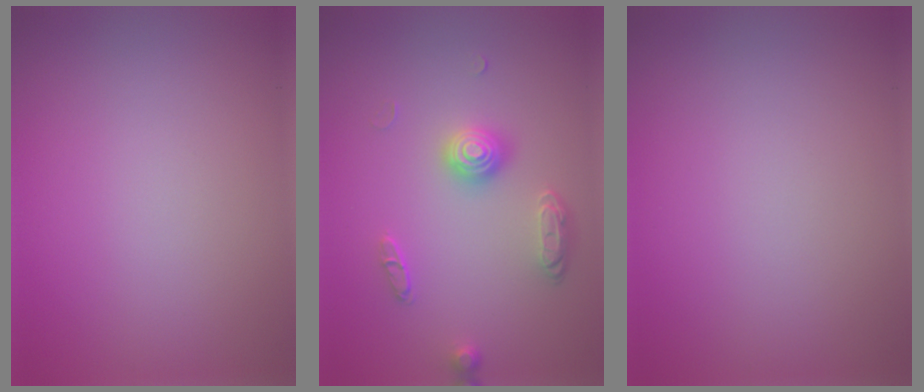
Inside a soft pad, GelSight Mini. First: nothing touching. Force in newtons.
{"total": 2.6, "press": 2.2, "slide": 1.5}
{"total": 0.0}